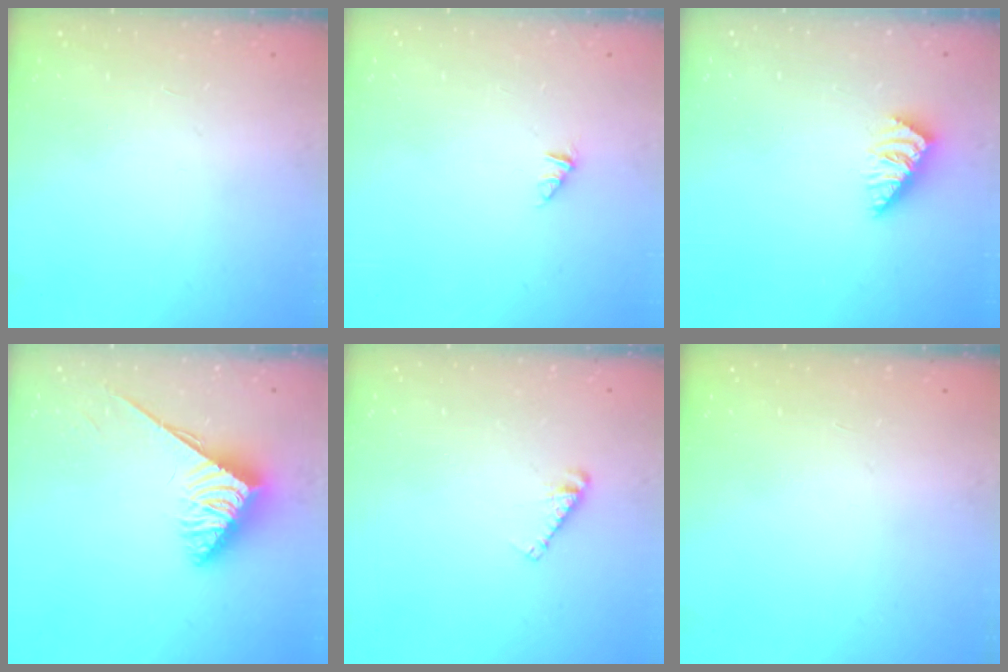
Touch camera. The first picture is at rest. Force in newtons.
{"total": 0.0}
{"total": 1.3, "press": 1.2, "slide": 0.3}
{"total": 3.8, "press": 3.8, "slide": 0.6}
{"total": 4.3, "press": 4.3, "slide": 0.3}
{"total": 0.0}